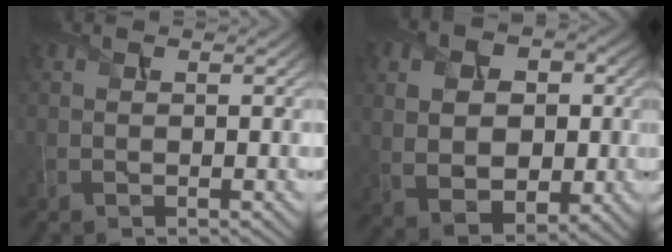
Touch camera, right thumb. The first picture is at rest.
{"total": 9.8, "force": [0.9, 7.6, 6.2], "torque": [-0.140, 0.003, 0.017]}